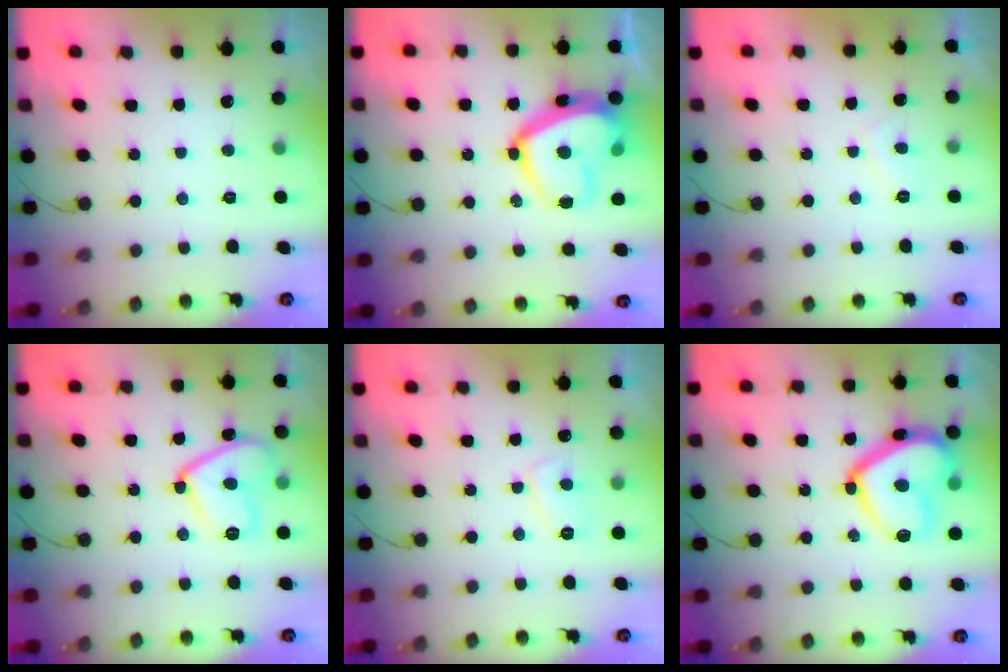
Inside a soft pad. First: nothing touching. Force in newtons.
{"total": 17.1, "press": 17.1, "slide": 1.6}
{"total": 2.3, "press": 2.2, "slide": 0.8}
{"total": 12.2, "press": 12.1, "slide": 0.9}
{"total": 5.7, "press": 5.7, "slide": 0.0}
{"total": 18.9, "press": 18.9, "slide": 1.4}